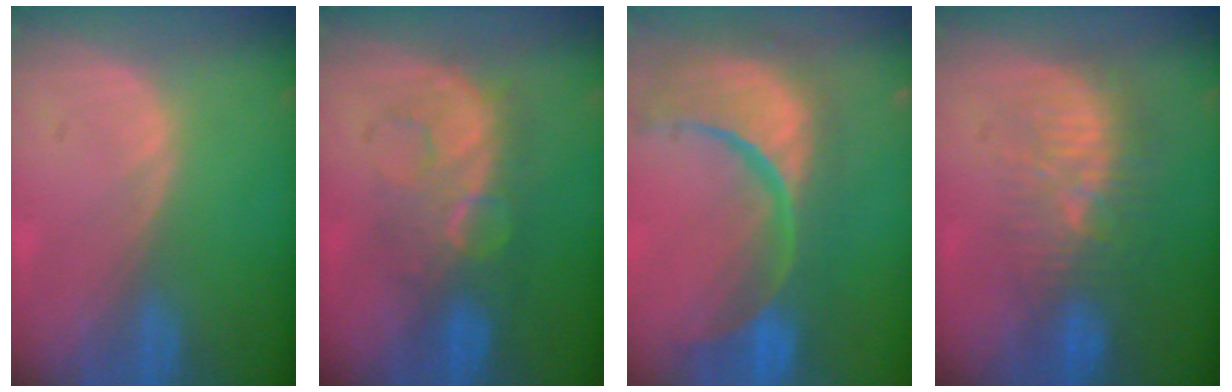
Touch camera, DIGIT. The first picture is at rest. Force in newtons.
{"total": 8.0, "press": 7.7, "slide": 2.0}
{"total": 15.3, "press": 12.1, "slide": 9.4}
{"total": 9.2, "press": 8.6, "slide": 3.2}